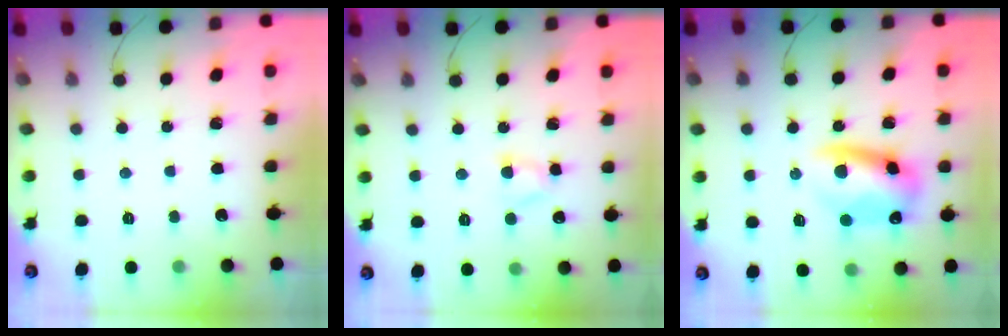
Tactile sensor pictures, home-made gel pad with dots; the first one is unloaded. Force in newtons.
{"total": 3.5, "press": 3.4, "slide": 1.1}
{"total": 10.9, "press": 10.7, "slide": 2.3}